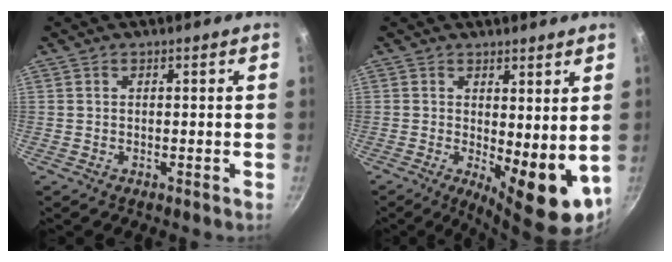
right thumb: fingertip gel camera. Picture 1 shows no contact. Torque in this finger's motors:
{"motor_torque": [-0.49, 0.90, 1.22, 0.33, 0.14]}